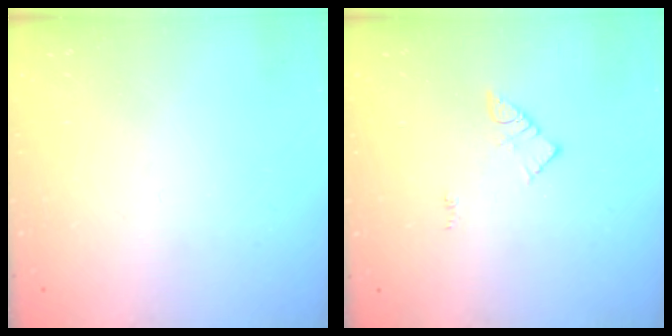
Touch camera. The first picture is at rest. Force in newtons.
{"total": 3.1, "press": 3.1, "slide": 0.2}